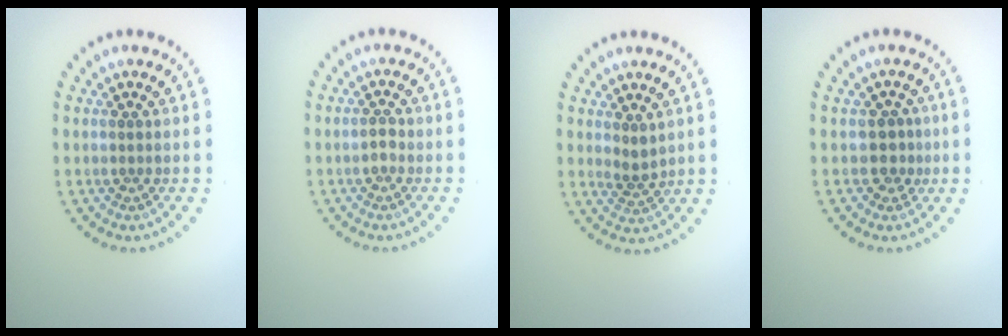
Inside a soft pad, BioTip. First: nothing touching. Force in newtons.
{"total": 0.9, "press": 0.9, "slide": 0.2}
{"total": 1.6, "press": 1.3, "slide": 0.9}
{"total": 1.8, "press": 1.4, "slide": 1.1}